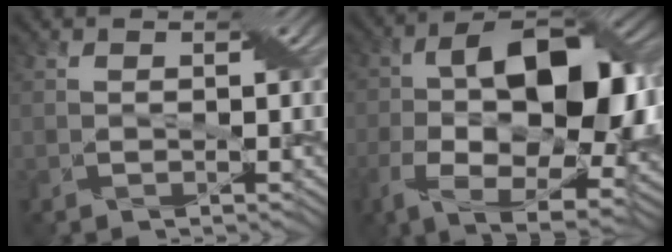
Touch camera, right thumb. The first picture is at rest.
{"total": 18.1, "force": [-2.5, 9.9, 15.0], "torque": [-0.250, 0.002, -0.041]}